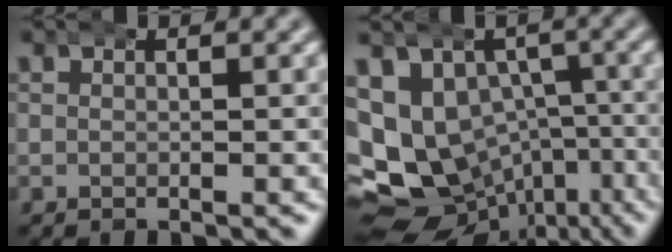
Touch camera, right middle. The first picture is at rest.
{"total": 17.6, "force": [-3.9, 15.4, 7.4], "torque": [-0.173, -0.077, -0.054]}